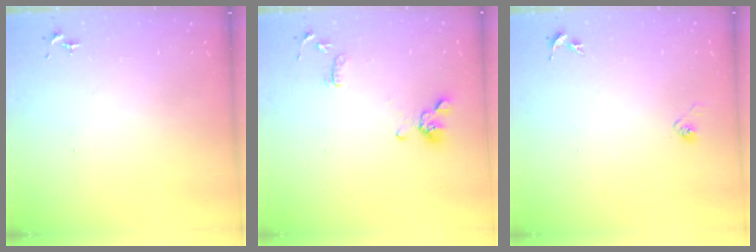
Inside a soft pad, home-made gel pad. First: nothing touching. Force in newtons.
{"total": 11.5, "press": 11.3, "slide": 1.8}
{"total": 2.8, "press": 2.6, "slide": 1.1}